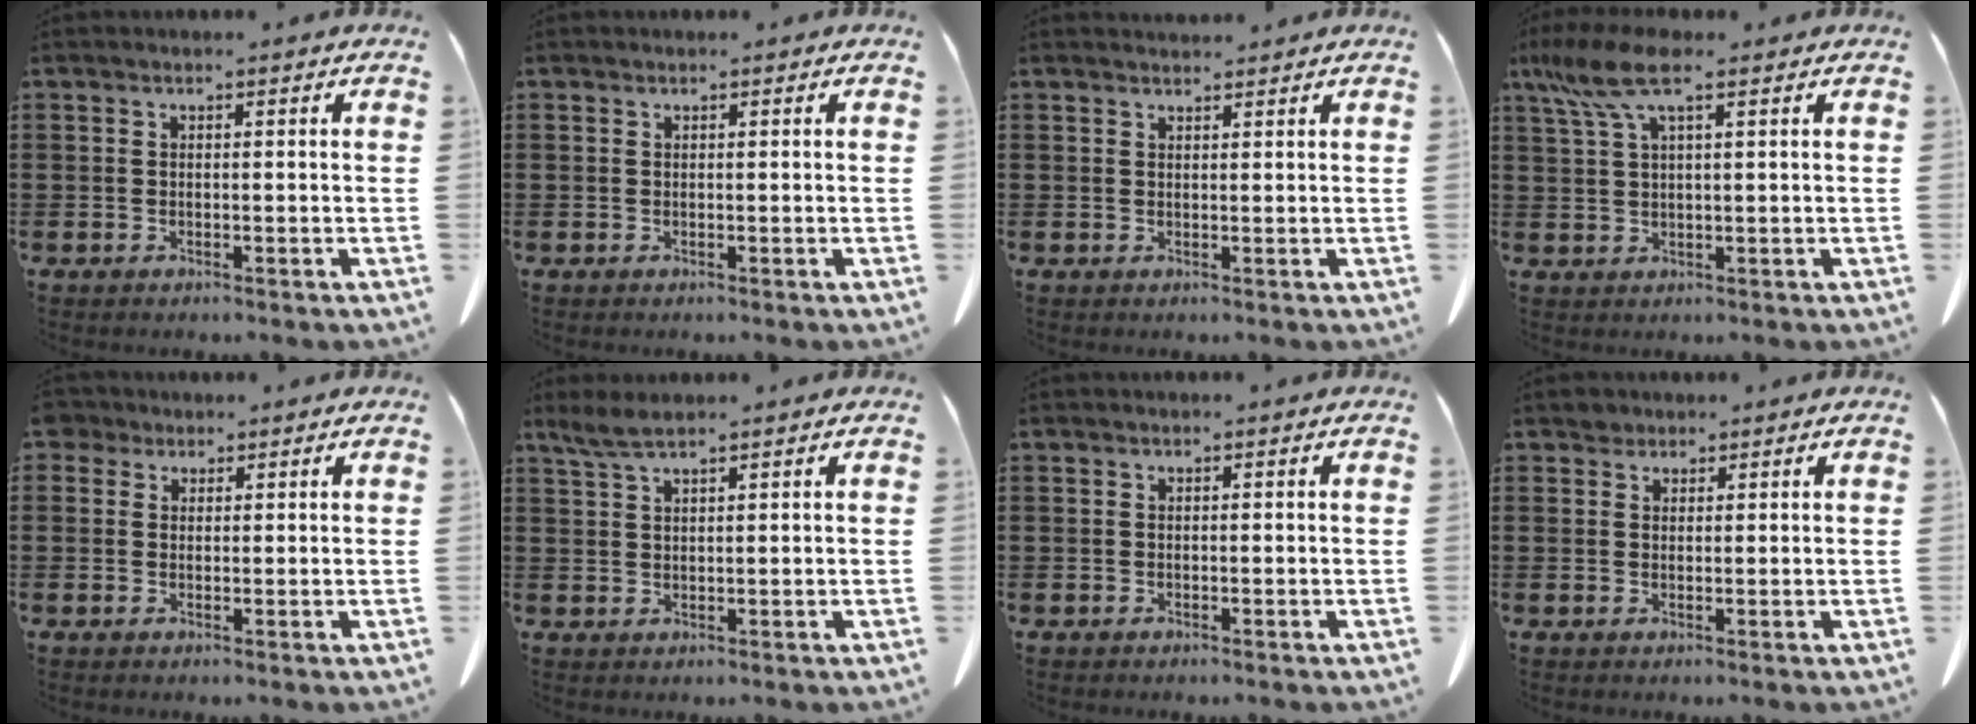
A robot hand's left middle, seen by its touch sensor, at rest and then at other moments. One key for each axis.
{"total": 0.0}
{"total": 1.2, "fx": 1.2, "fy": 0.2, "fz": 0.1, "tx": -0.004, "ty": 0.000, "tz": 0.024}
{"total": 7.0, "fx": 3.7, "fy": 1.8, "fz": 5.6, "tx": -0.132, "ty": -0.003, "tz": 0.061}
{"total": 2.2, "fx": 1.5, "fy": 1.5, "fz": 0.6, "tx": -0.018, "ty": 0.008, "tz": 0.029}
{"total": 2.8, "fx": 2.1, "fy": 0.4, "fz": 1.7, "tx": -0.039, "ty": 0.002, "tz": 0.039}
{"total": 0.0}
{"total": 1.5, "fx": 1.3, "fy": 0.8, "fz": -0.1, "tx": 0.006, "ty": -0.002, "tz": 0.024}